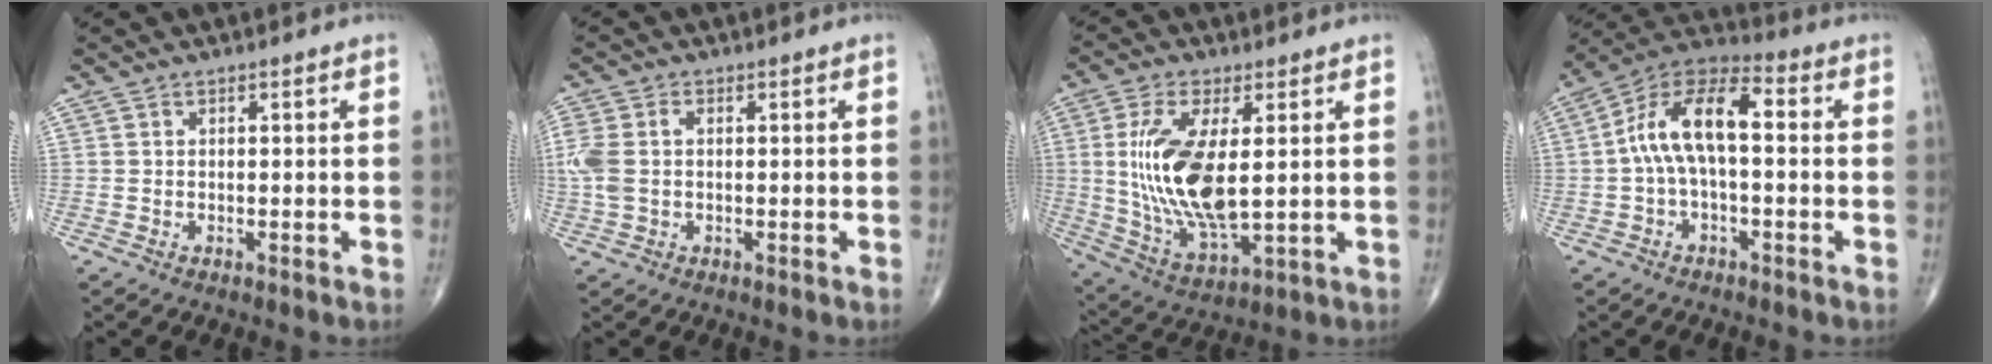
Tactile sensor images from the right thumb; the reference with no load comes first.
{"total": 6.2, "force": [0.2, 4.0, 4.8], "torque": [-0.138, 0.018, 0.005]}
{"total": 16.6, "force": [1.7, 6.9, 15.1], "torque": [-0.306, -0.022, 0.043]}
{"total": 12.6, "force": [0.3, 5.9, 11.2], "torque": [-0.206, 0.048, -0.006]}